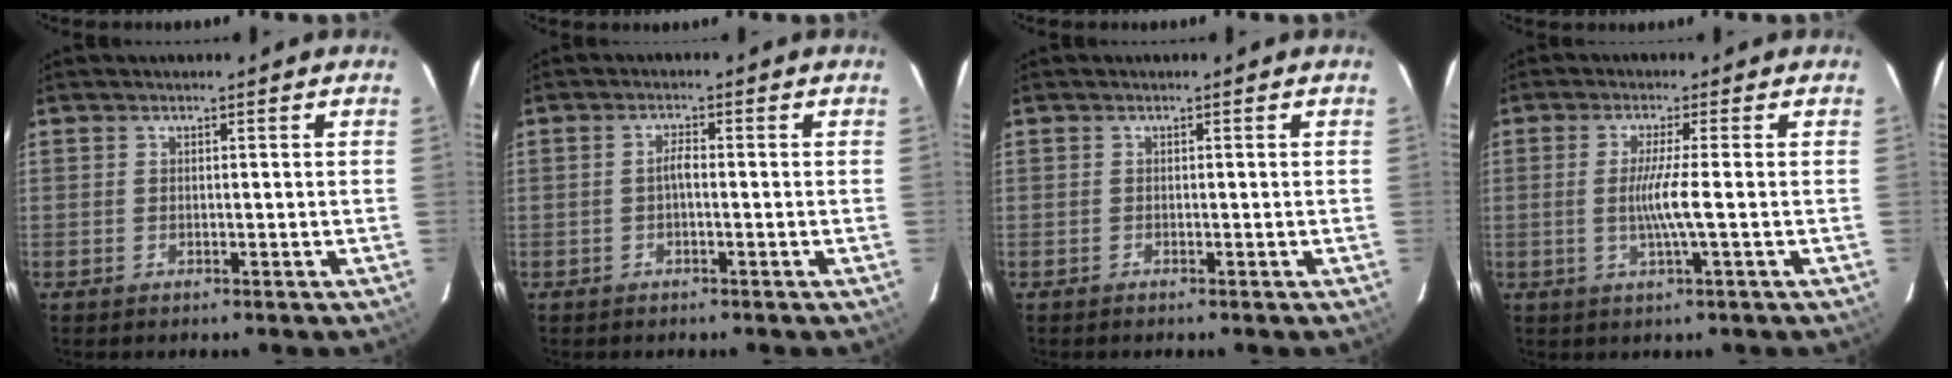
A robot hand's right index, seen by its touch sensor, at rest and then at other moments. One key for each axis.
{"total": 1.7, "fx": -0.4, "fy": 0.4, "fz": 1.5, "tx": -0.030, "ty": 0.007, "tz": -0.008}
{"total": 0.0}
{"total": 4.9, "fx": -0.6, "fy": -1.0, "fz": 4.7, "tx": -0.087, "ty": -0.010, "tz": -0.013}